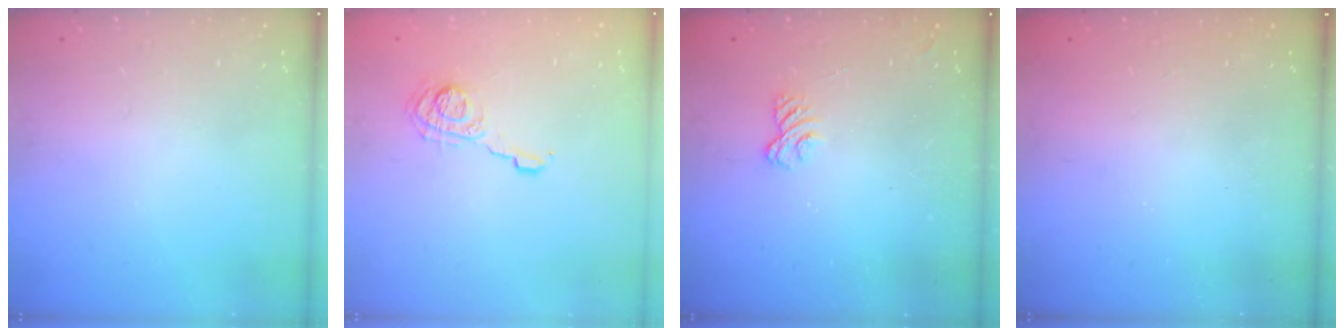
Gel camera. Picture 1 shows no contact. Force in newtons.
{"total": 7.5, "press": 7.4, "slide": 0.6}
{"total": 2.6, "press": 2.2, "slide": 1.3}
{"total": 2.4, "press": 2.3, "slide": 0.7}